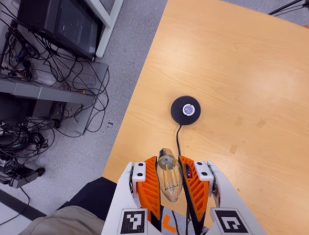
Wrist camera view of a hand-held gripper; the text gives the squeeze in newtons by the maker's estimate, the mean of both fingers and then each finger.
{"total": 21.7, "left": 23.6, "right": 19.9}